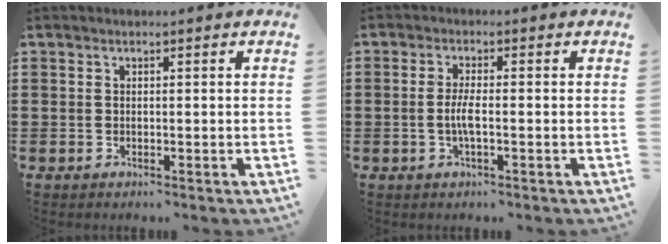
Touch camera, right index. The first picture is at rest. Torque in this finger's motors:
{"motor_torque": [2.14, 0.00, 0.31, 0.08]}